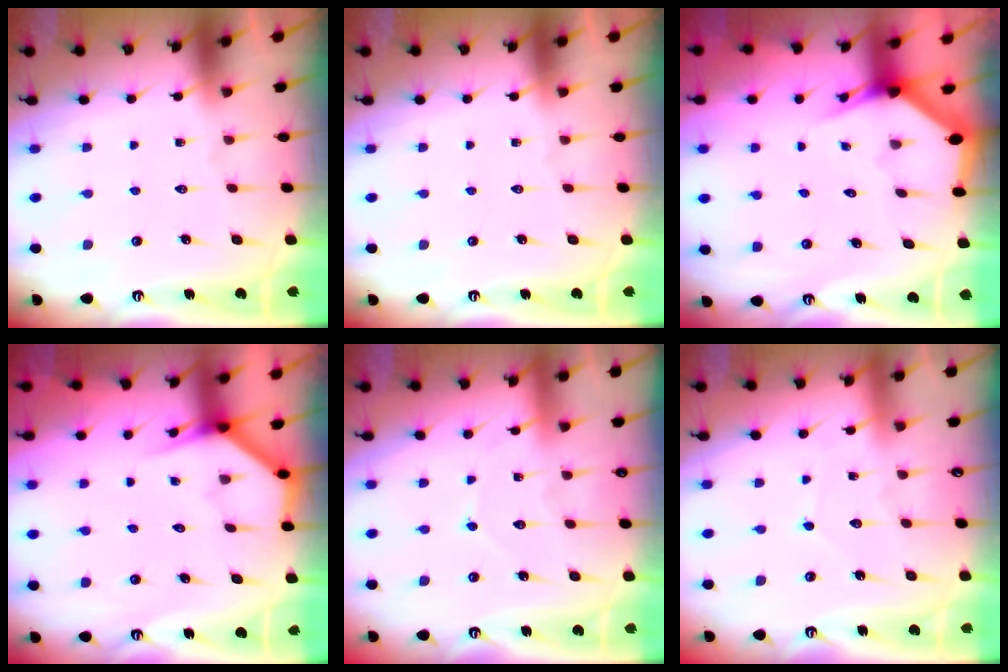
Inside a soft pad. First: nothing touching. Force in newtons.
{"total": 0.0}
{"total": 2.9, "press": 2.9, "slide": 0.0}
{"total": 4.0, "press": 4.0, "slide": 0.4}
{"total": 5.5, "press": 5.5, "slide": 0.3}
{"total": 3.7, "press": 3.7, "slide": 0.4}